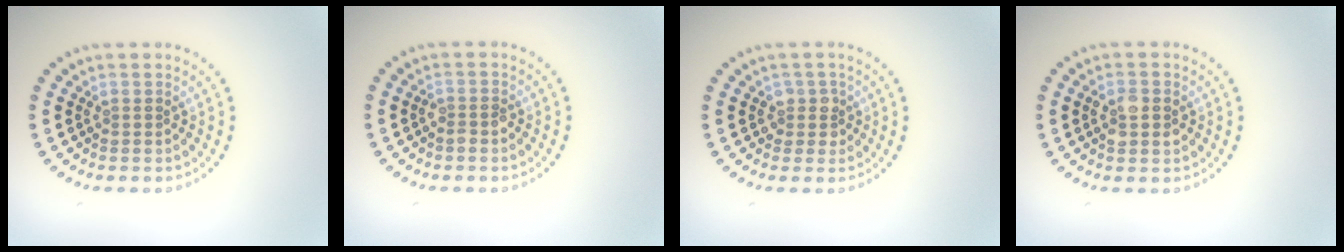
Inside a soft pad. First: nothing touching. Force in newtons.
{"total": 1.1, "press": 1.0, "slide": 0.4}
{"total": 1.6, "press": 1.4, "slide": 0.8}
{"total": 2.8, "press": 2.8, "slide": 0.1}